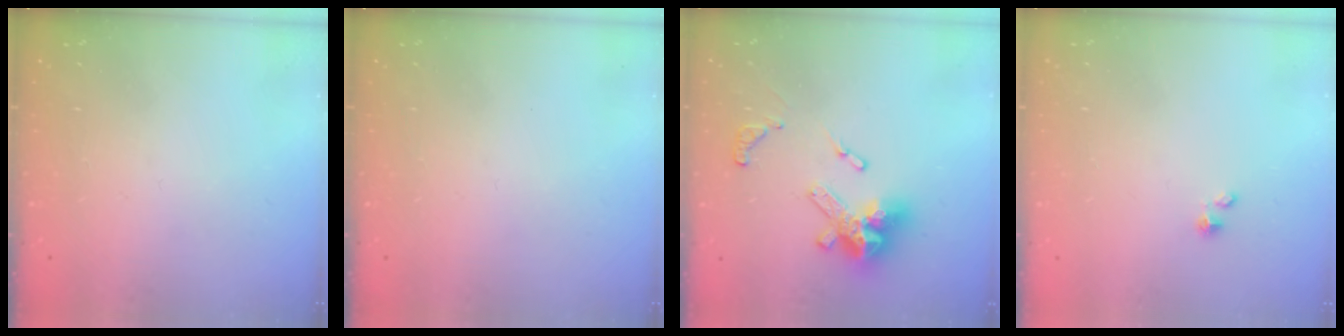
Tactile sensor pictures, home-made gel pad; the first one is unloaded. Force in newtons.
{"total": 0.0}
{"total": 14.9, "press": 14.8, "slide": 1.7}
{"total": 1.5, "press": 1.5, "slide": 0.0}